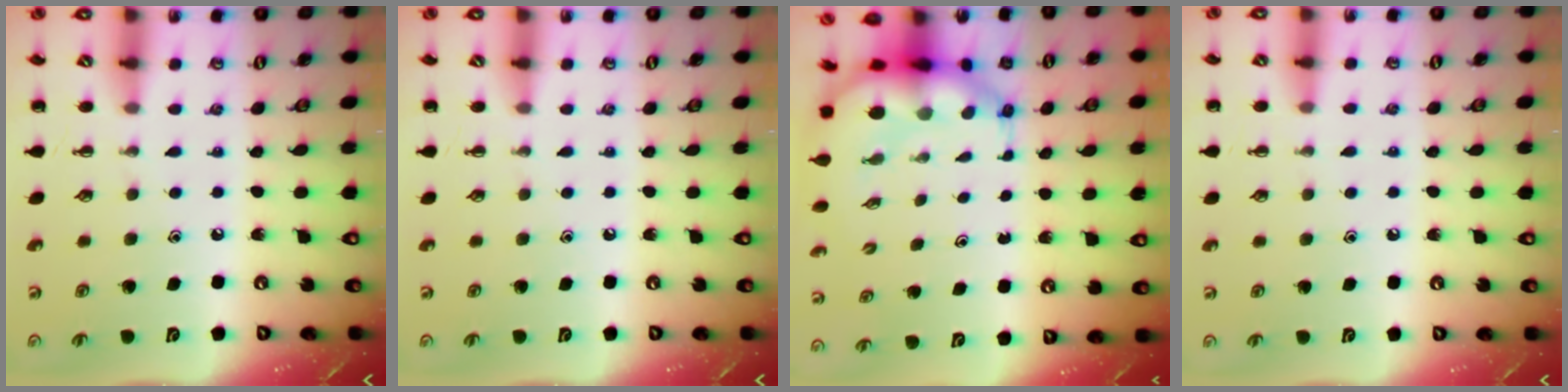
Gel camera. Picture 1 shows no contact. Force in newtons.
{"total": 0.0}
{"total": 7.0, "press": 6.8, "slide": 1.9}
{"total": 6.0, "press": 5.7, "slide": 2.0}